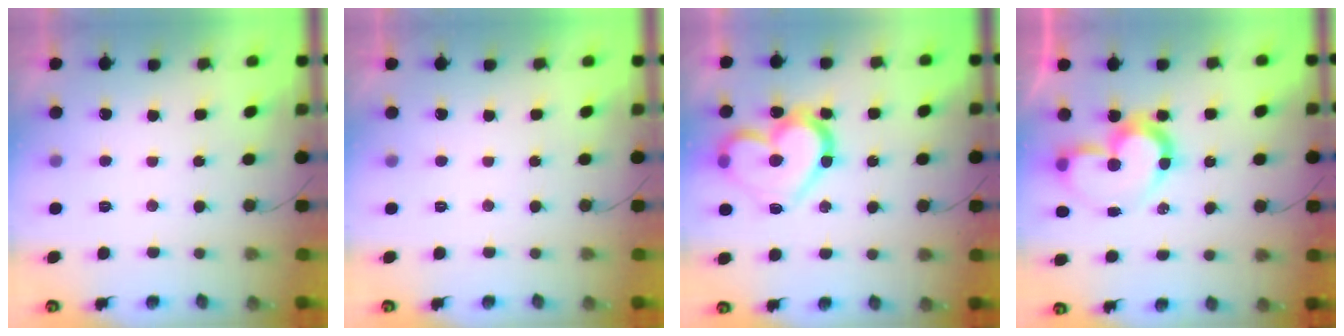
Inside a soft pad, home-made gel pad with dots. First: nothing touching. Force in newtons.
{"total": 1.8, "press": 1.8, "slide": 0.1}
{"total": 18.3, "press": 18.3, "slide": 1.3}
{"total": 11.9, "press": 11.7, "slide": 2.0}